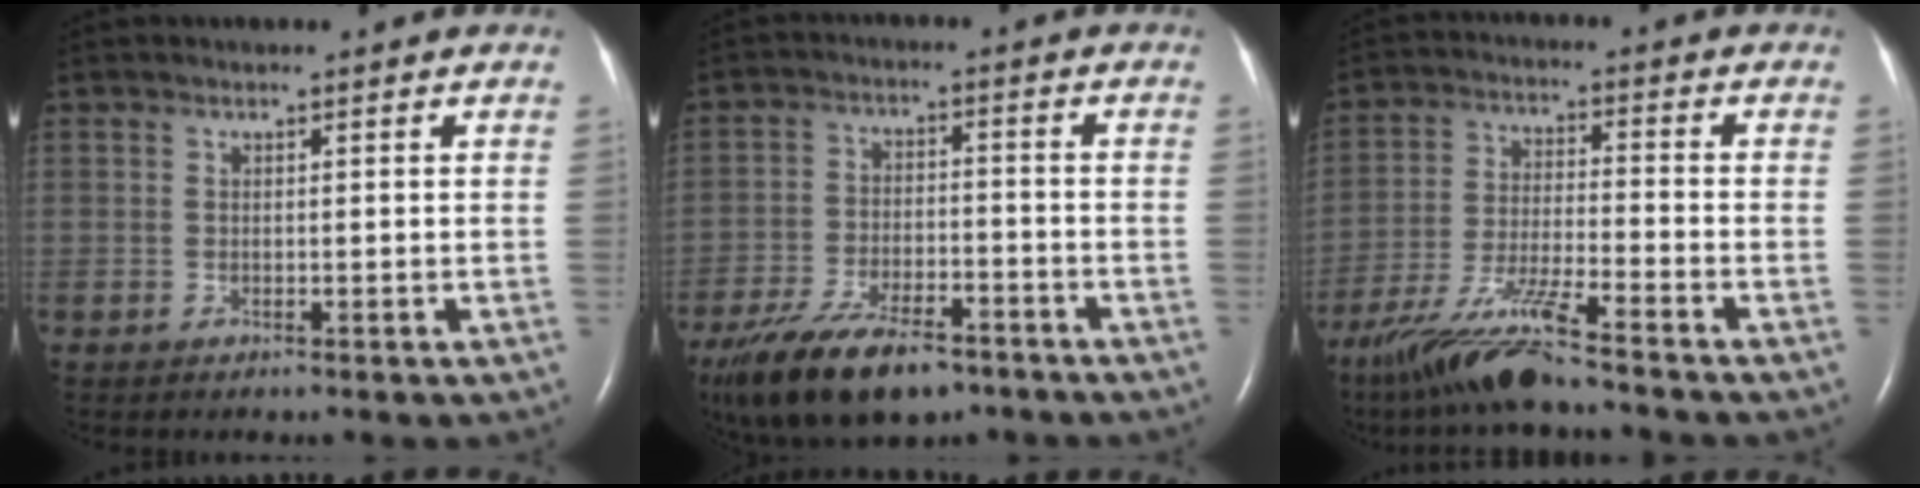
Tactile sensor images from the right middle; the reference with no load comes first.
{"total": 14.9, "force": [-10.7, 5.5, 8.8], "torque": [-0.181, -0.022, -0.183]}
{"total": 11.5, "force": [-9.2, -0.2, 7.0], "torque": [-0.139, -0.030, -0.167]}